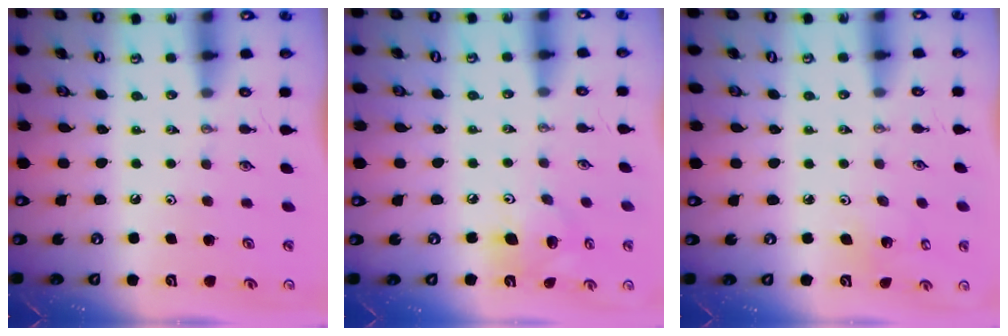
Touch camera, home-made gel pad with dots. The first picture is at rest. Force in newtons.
{"total": 11.3, "press": 11.2, "slide": 1.4}
{"total": 3.4, "press": 3.4, "slide": 0.2}